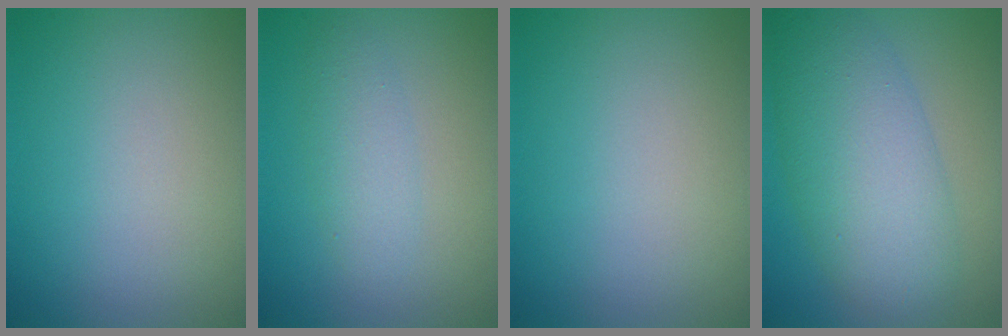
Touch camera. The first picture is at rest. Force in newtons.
{"total": 2.2, "press": 2.2, "slide": 0.1}
{"total": 0.0}
{"total": 7.6, "press": 7.6, "slide": 0.1}